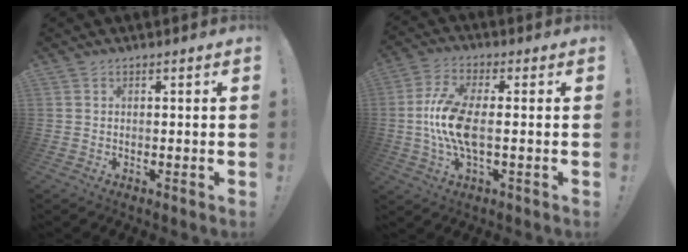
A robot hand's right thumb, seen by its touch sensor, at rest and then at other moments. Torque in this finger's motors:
{"motor_torque": [0.99, 0.87, 1.46, -1.31, 0.60]}